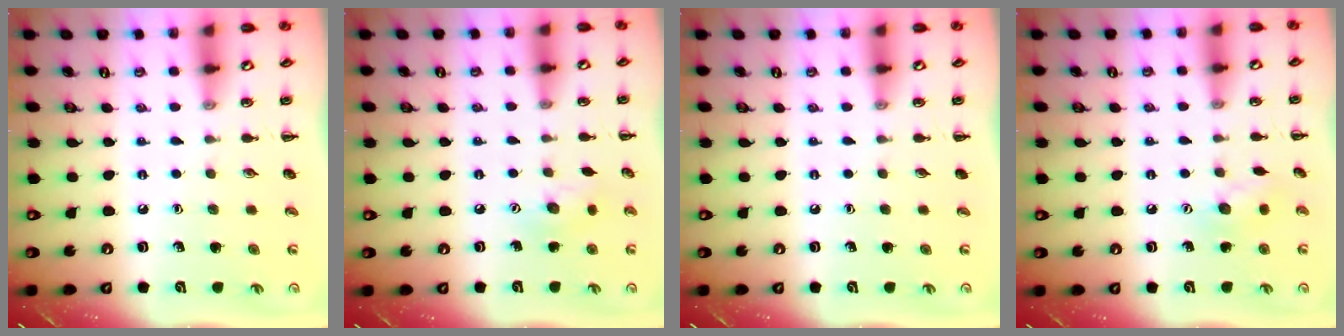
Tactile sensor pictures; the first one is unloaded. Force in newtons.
{"total": 7.0, "press": 7.0, "slide": 0.9}
{"total": 0.0}
{"total": 7.4, "press": 7.3, "slide": 1.3}